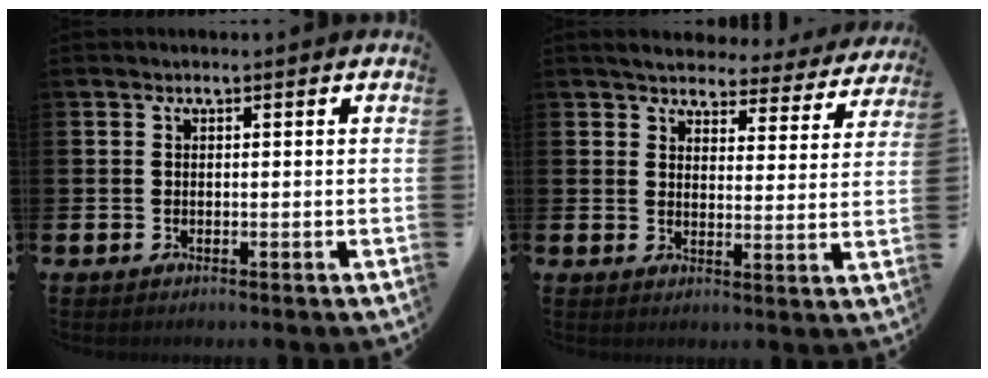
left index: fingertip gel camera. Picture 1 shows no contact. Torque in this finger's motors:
{"motor_torque": [1.08, -1.06, 0.32, 0.05]}